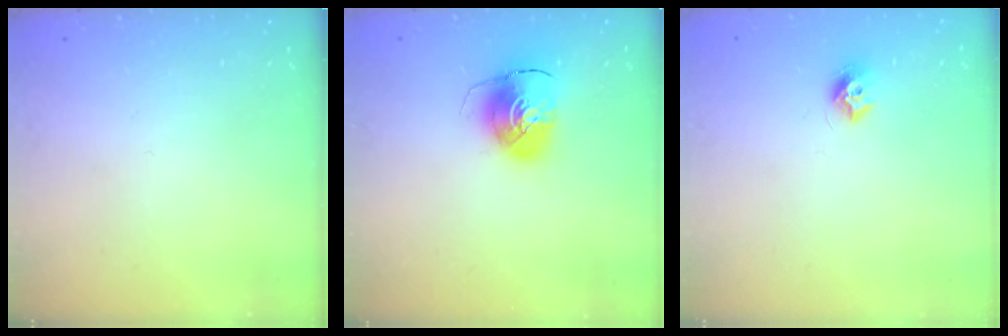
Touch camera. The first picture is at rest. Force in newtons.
{"total": 10.1, "press": 10.1, "slide": 0.7}
{"total": 7.3, "press": 7.3, "slide": 0.6}